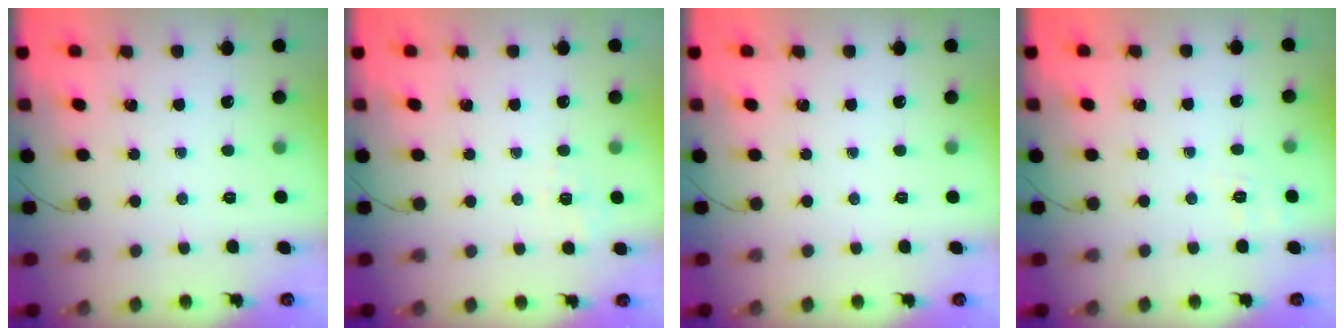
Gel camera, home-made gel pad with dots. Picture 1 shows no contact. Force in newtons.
{"total": 1.8, "press": 0.4, "slide": 1.8}
{"total": 0.0}
{"total": 1.9, "press": 0.4, "slide": 1.9}